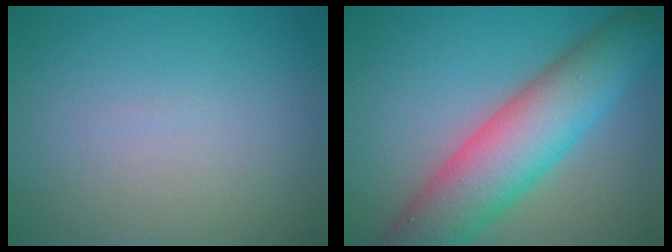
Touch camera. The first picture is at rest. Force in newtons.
{"total": 9.7, "press": 9.6, "slide": 0.6}